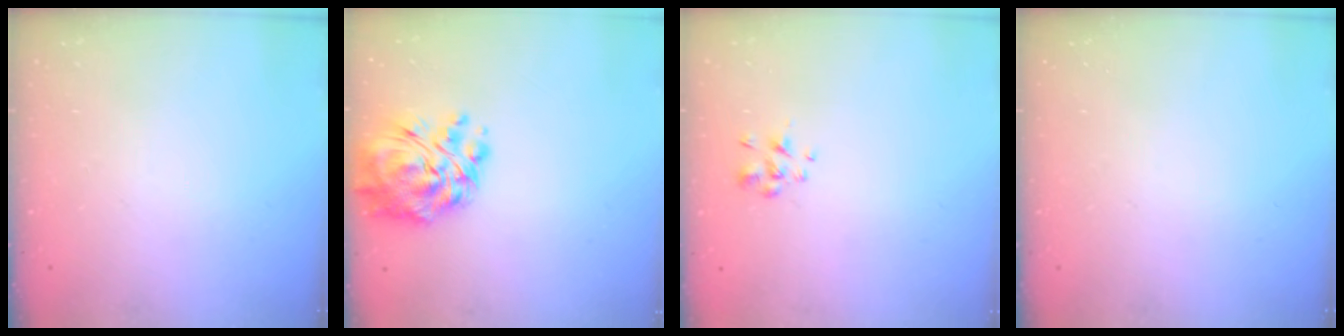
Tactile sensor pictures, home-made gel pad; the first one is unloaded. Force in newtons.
{"total": 13.1, "press": 12.4, "slide": 4.3}
{"total": 1.6, "press": 1.4, "slide": 0.7}
{"total": 0.0}